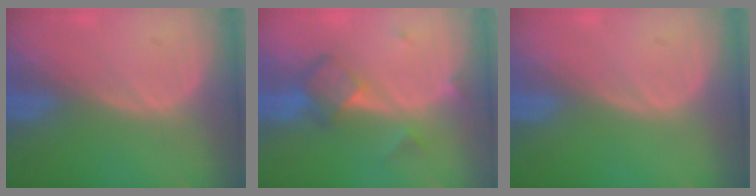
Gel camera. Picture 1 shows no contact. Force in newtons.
{"total": 6.0, "press": 5.2, "slide": 3.0}
{"total": 0.0}